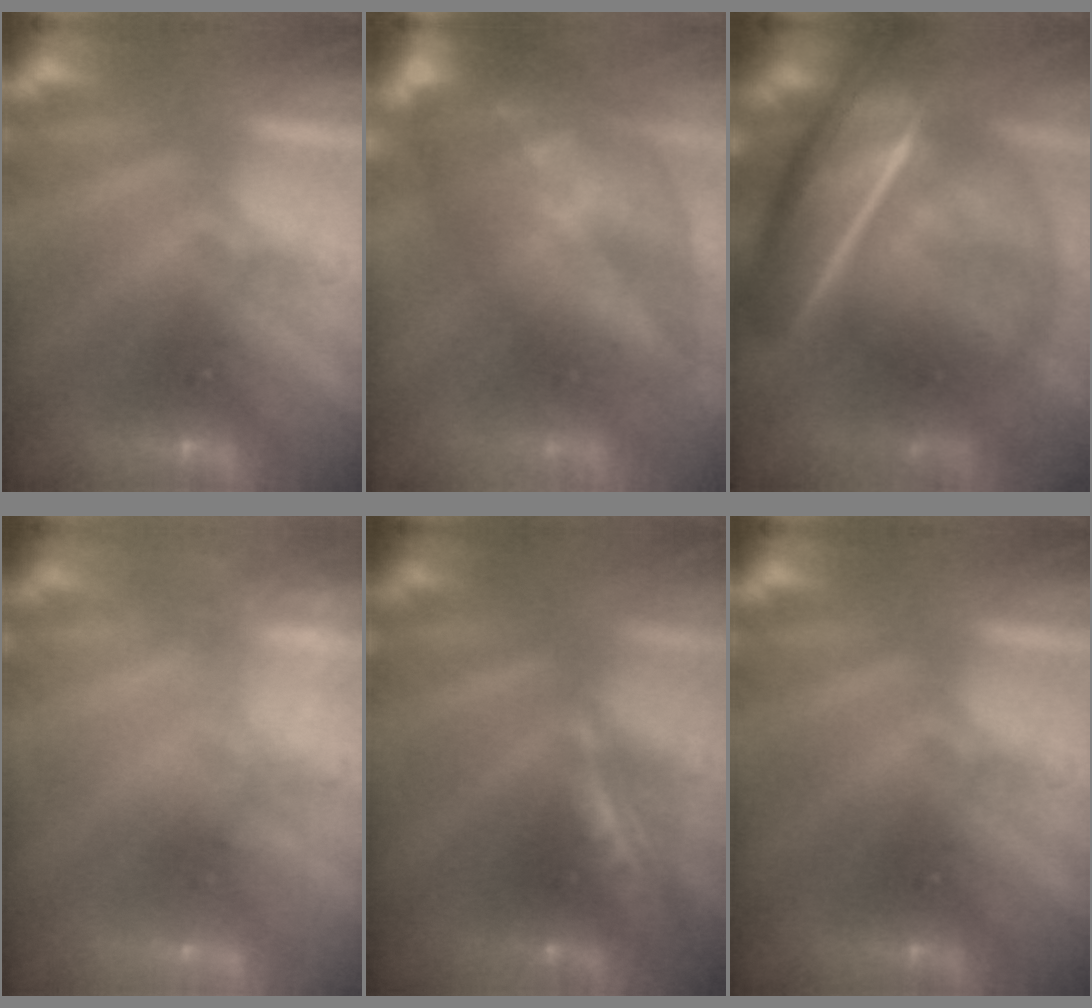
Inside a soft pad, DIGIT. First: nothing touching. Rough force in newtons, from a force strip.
{"total": 8.3}
{"total": 7.5}
{"total": 2.5}
{"total": 3.9}
{"total": 0.0}